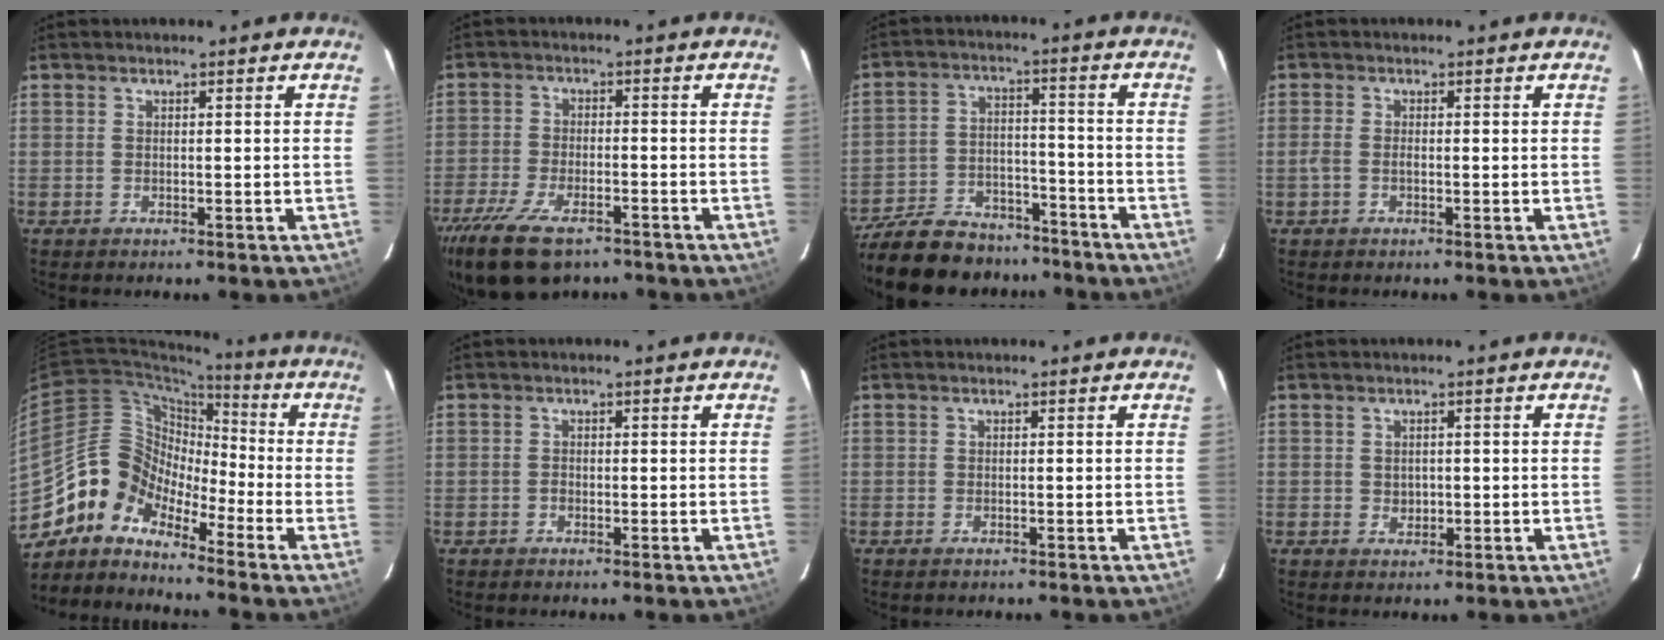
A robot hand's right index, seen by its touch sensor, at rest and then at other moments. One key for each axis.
{"total": 14.1, "fx": -9.9, "fy": 6.0, "fz": 8.1, "tx": -0.189, "ty": -0.032, "tz": -0.176}
{"total": 21.6, "fx": -17.7, "fy": 9.3, "fz": 8.2, "tx": -0.195, "ty": 0.017, "tz": -0.260}
{"total": 1.8, "fx": -0.7, "fy": 0.8, "fz": 1.5, "tx": -0.034, "ty": 0.001, "tz": -0.014}
{"total": 9.6, "fx": -6.8, "fy": 6.4, "fz": 2.1, "tx": -0.038, "ty": 0.039, "tz": -0.159}
{"total": 0.7, "fx": -0.4, "fy": 0.6, "fz": 0.2, "tx": -0.004, "ty": 0.001, "tz": -0.008}
{"total": 0.8, "fx": -0.6, "fy": 0.3, "fz": 0.4, "tx": -0.009, "ty": -0.002, "tz": -0.012}
{"total": 1.9, "fx": -0.1, "fy": 1.7, "fz": 0.8, "tx": -0.011, "ty": 0.002, "tz": 0.001}